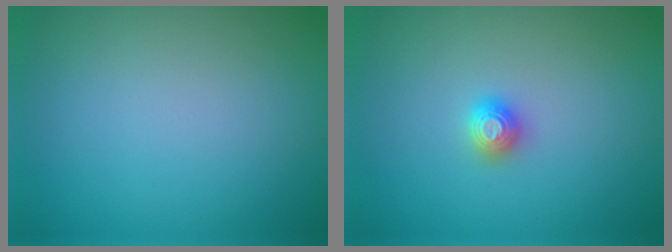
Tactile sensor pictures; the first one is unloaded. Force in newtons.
{"total": 1.1, "press": 1.1, "slide": 0.0}